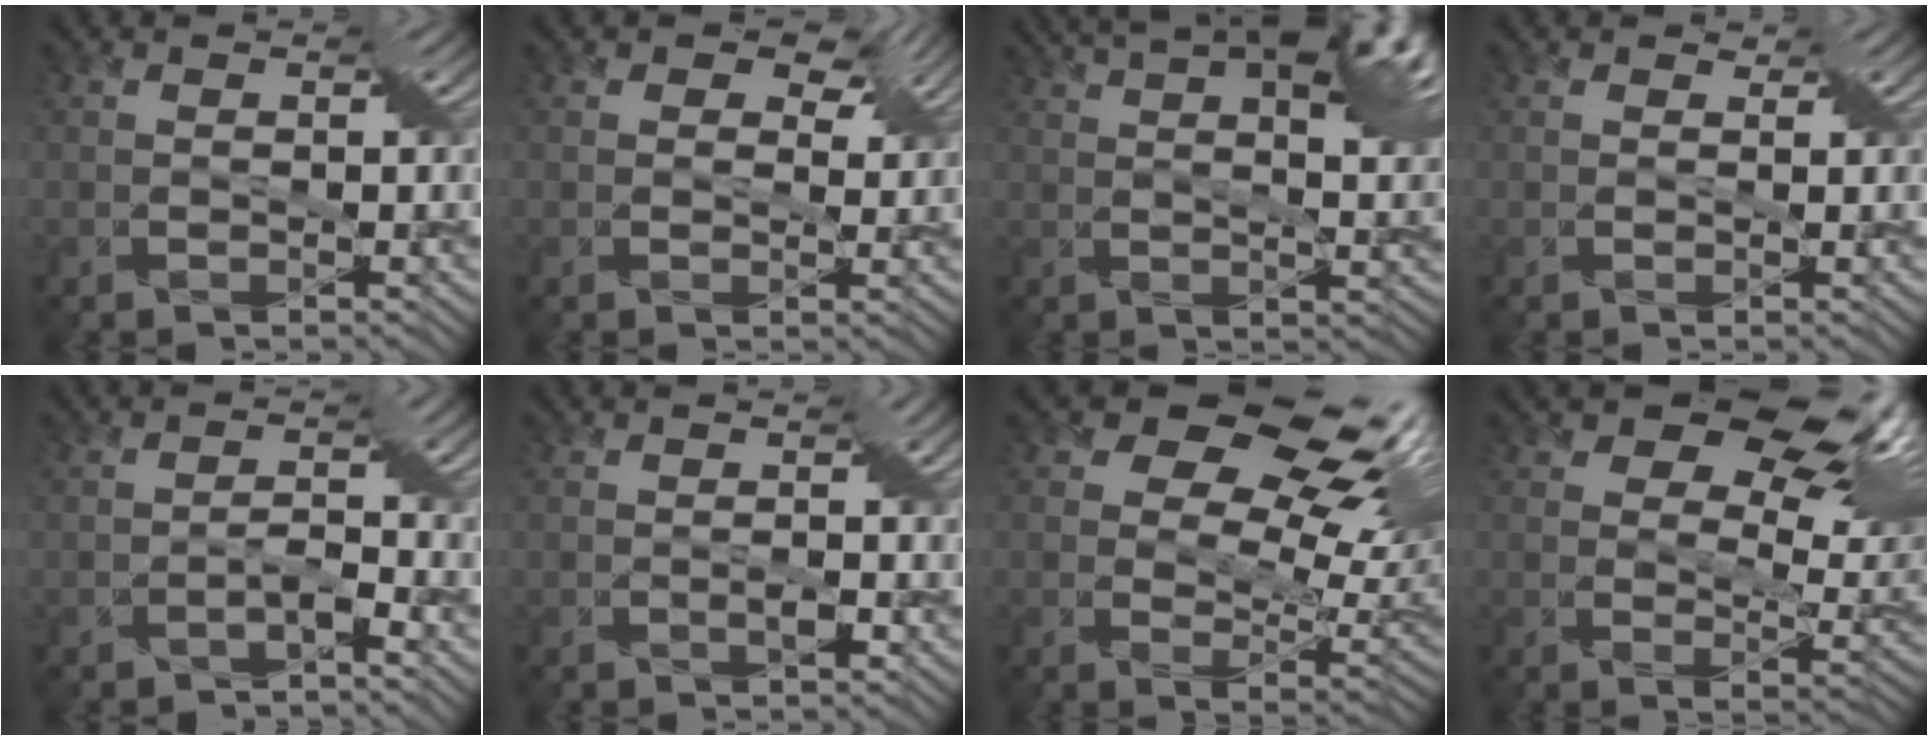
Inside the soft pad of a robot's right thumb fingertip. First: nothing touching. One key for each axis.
{"total": 4.8, "fx": 2.8, "fy": 3.0, "fz": 2.4, "tx": -0.043, "ty": 0.011, "tz": 0.019}
{"total": 14.1, "fx": 8.7, "fy": 4.3, "fz": 10.2, "tx": -0.188, "ty": 0.028, "tz": 0.122}
{"total": 0.9, "fx": 0.7, "fy": 0.6, "fz": 0.2, "tx": -0.011, "ty": 0.008, "tz": 0.002}
{"total": 1.6, "fx": -1.3, "fy": -0.8, "fz": 0.5, "tx": -0.025, "ty": 0.007, "tz": -0.017}
{"total": 0.8, "fx": -0.2, "fy": -0.6, "fz": 0.5, "tx": -0.020, "ty": -0.007, "tz": 0.005}
{"total": 14.9, "fx": 8.2, "fy": 7.9, "fz": 9.6, "tx": -0.167, "ty": 0.022, "tz": 0.130}
{"total": 13.6, "fx": 8.5, "fy": 6.1, "fz": 8.7, "tx": -0.141, "ty": 0.002, "tz": 0.136}